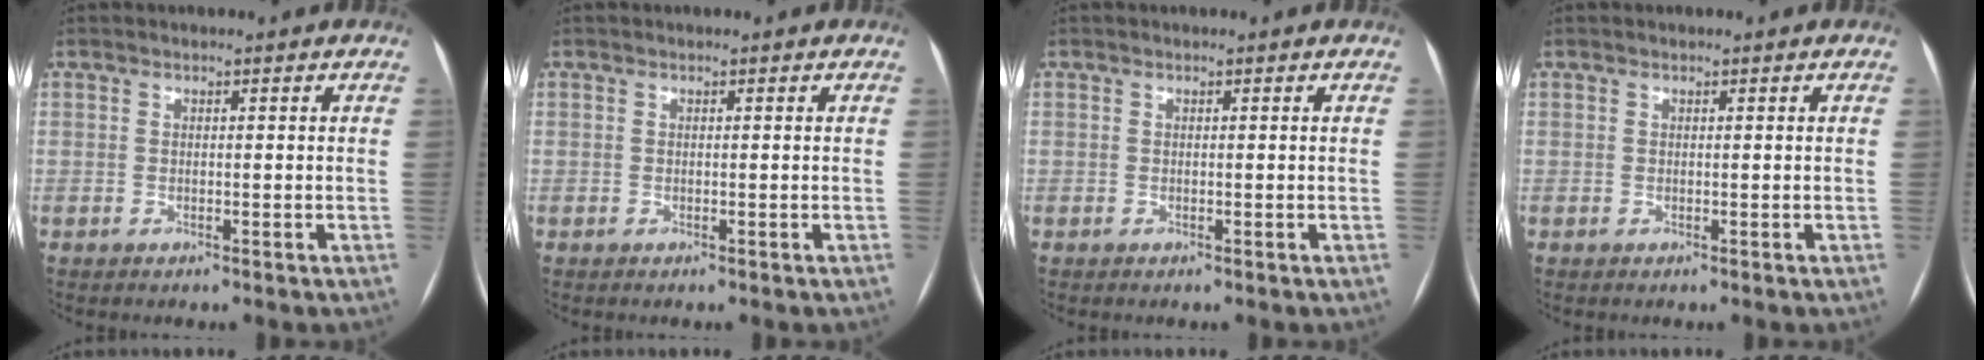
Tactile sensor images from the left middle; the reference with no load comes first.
{"total": 0.0}
{"total": 0.0}
{"total": 0.0}